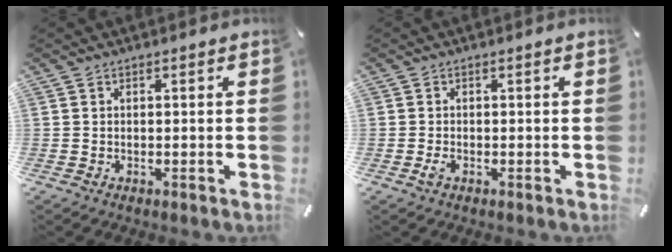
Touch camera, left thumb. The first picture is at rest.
{"total": 1.1, "force": [-0.5, 0.8, 0.7], "torque": [-0.011, 0.000, -0.009]}